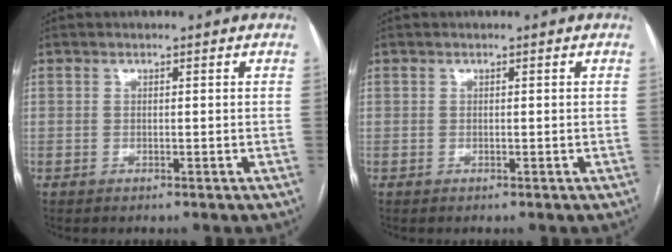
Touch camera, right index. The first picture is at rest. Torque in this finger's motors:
{"motor_torque": [0.01, 0.00, 0.00, 0.00]}